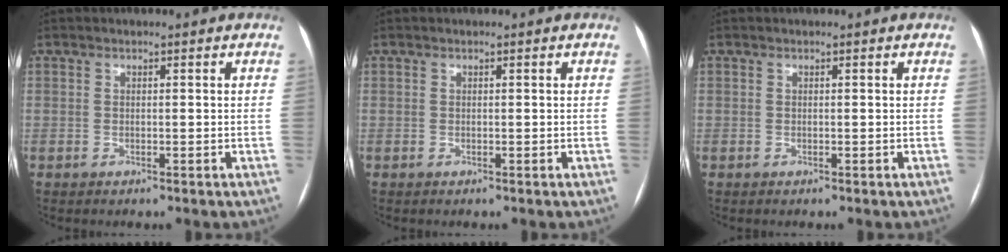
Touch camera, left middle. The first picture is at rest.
{"total": 0.0}
{"total": 0.0}